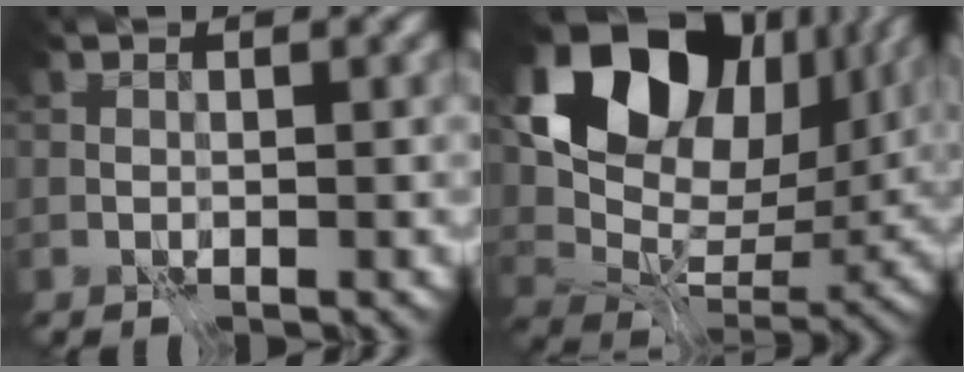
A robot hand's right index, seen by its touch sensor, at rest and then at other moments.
{"total": 17.1, "force": [7.2, 11.5, 10.5], "torque": [-0.181, 0.033, 0.138]}